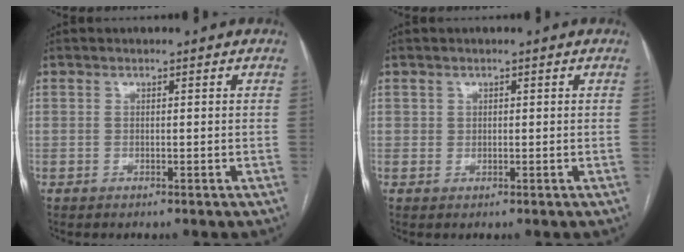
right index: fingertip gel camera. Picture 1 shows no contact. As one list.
[{"total": 0.8, "force": [0.3, 0.8, 0.2], "torque": [0.005, 0.001, 0.002]}]